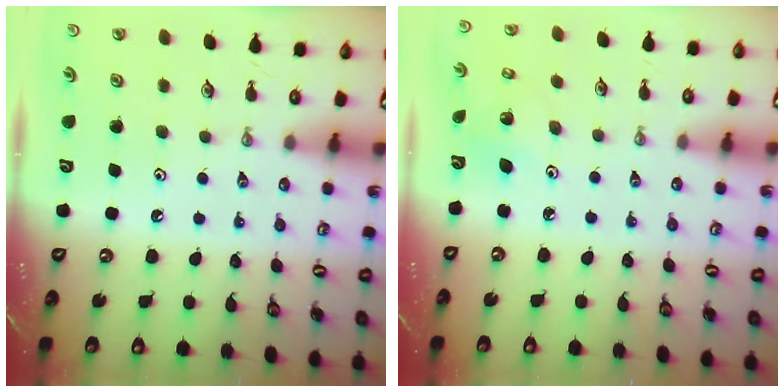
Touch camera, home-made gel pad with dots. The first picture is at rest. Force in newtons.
{"total": 3.2, "press": 3.2, "slide": 0.2}